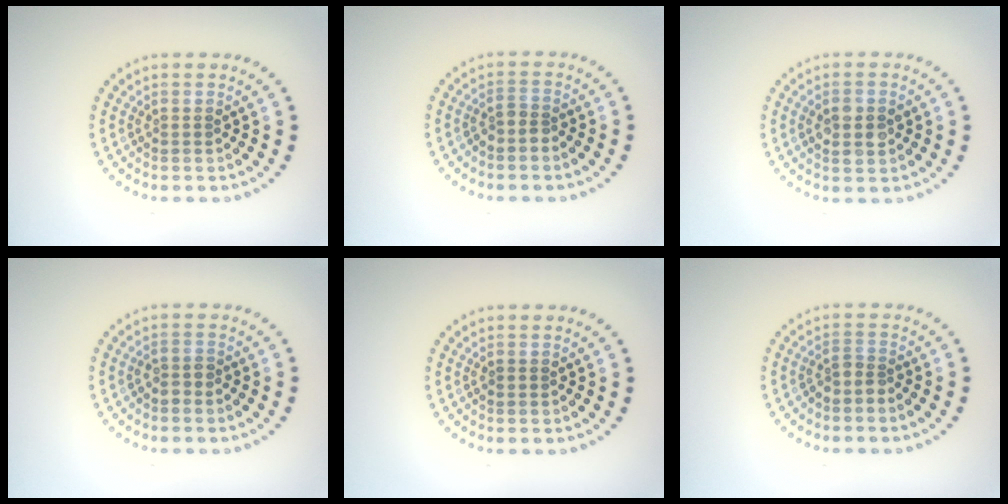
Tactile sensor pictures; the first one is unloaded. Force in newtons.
{"total": 1.4, "press": 1.2, "slide": 0.8}
{"total": 2.4, "press": 2.4, "slide": 0.2}
{"total": 1.3, "press": 1.2, "slide": 0.6}
{"total": 0.6, "press": 0.6, "slide": 0.1}
{"total": 1.6, "press": 1.2, "slide": 1.0}